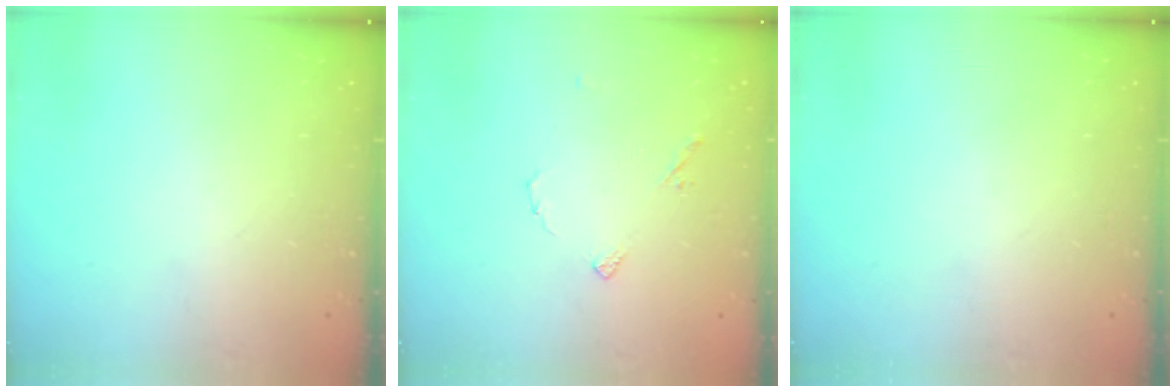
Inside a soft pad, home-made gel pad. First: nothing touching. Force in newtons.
{"total": 5.1, "press": 5.1, "slide": 0.4}
{"total": 0.0}